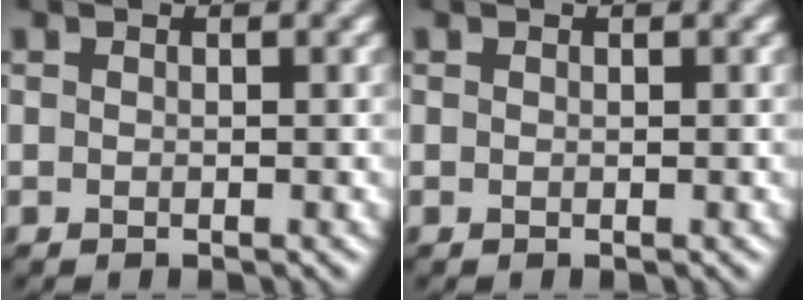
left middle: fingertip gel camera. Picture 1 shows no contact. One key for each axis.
{"total": 0.0}